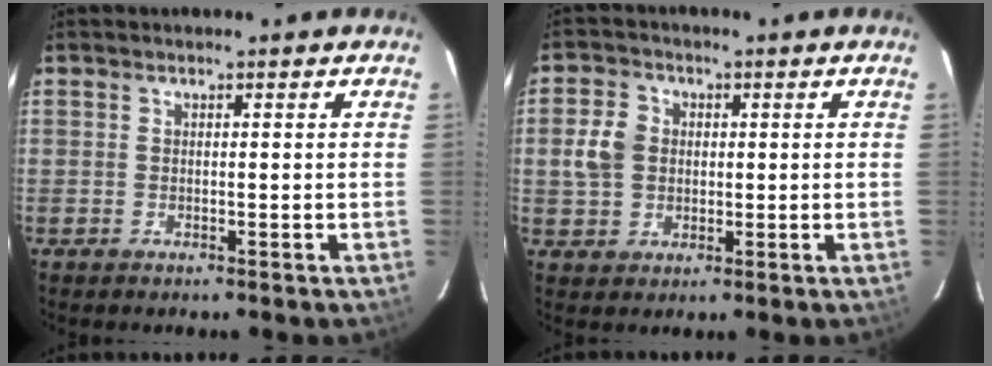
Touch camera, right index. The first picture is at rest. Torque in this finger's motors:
{"motor_torque": [0.72, 0.31, 0.27, 0.05]}